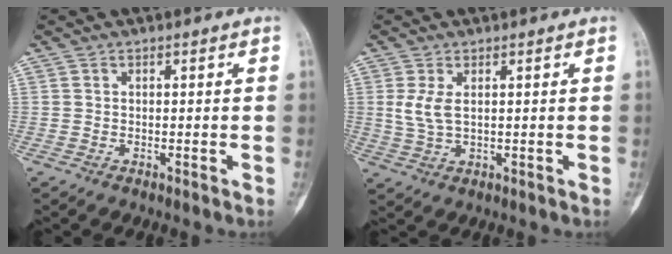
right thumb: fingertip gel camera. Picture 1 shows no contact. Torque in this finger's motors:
{"motor_torque": [0.10, 0.24, 0.34, 0.32, 0.00]}